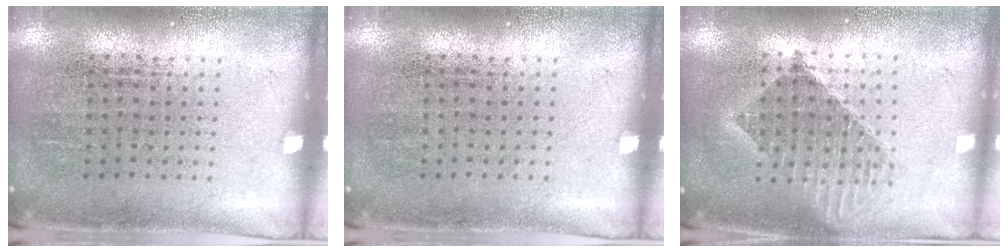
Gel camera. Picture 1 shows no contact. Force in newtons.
{"total": 0.0}
{"total": 1.6, "press": 1.4, "slide": 0.9}